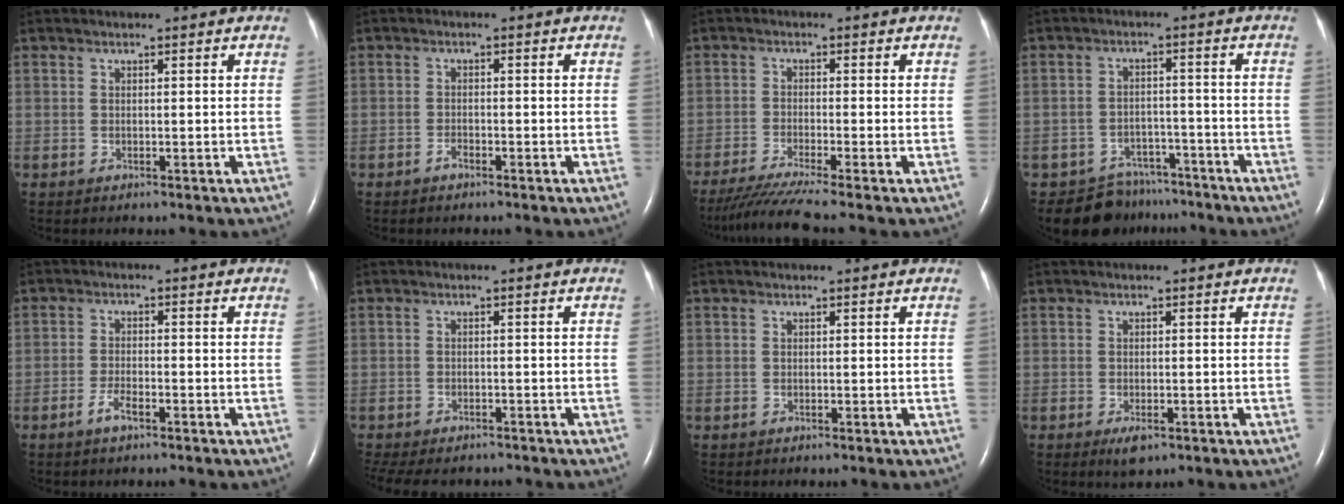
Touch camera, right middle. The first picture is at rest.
{"total": 1.2, "force": [-0.9, 0.4, 0.6], "torque": [-0.012, 0.001, -0.016]}
{"total": 7.4, "force": [-6.1, -1.8, 3.8], "torque": [-0.063, -0.031, -0.105]}
{"total": 7.9, "force": [-6.9, 3.9, -0.5], "torque": [0.015, 0.019, -0.099]}
{"total": 2.7, "force": [-1.8, 0.6, 2.0], "torque": [-0.042, 0.001, -0.036]}
{"total": 11.5, "force": [-9.4, 4.5, 4.7], "torque": [-0.108, -0.011, -0.123]}
{"total": 0.0}
{"total": 2.2, "force": [-1.2, 0.9, 1.7], "torque": [-0.032, -0.003, -0.015]}